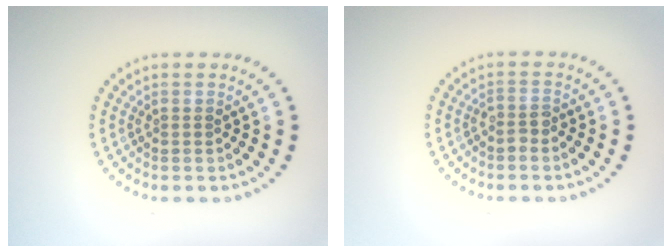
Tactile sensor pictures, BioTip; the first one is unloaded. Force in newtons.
{"total": 1.2, "press": 1.0, "slide": 0.7}